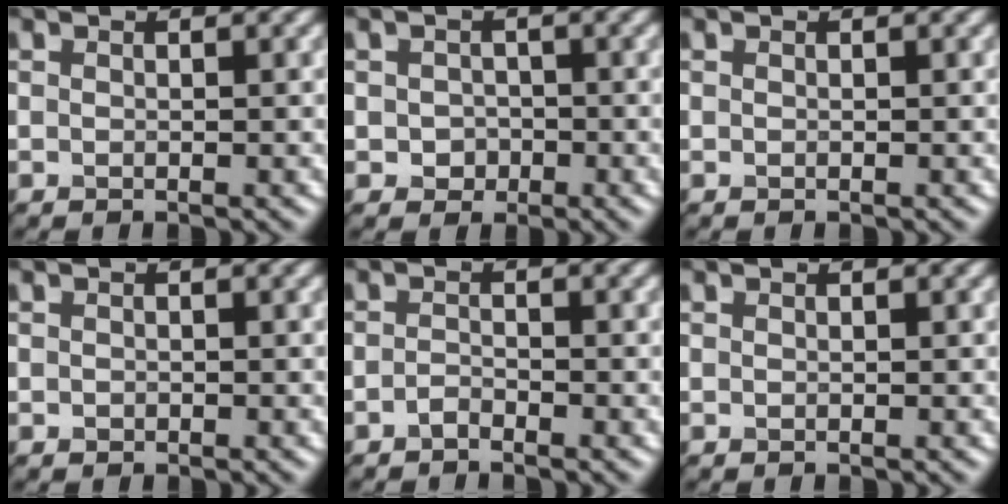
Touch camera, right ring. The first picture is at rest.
{"total": 1.5, "force": [-0.4, 1.4, 0.5], "torque": [-0.007, -0.003, -0.007]}
{"total": 0.0}
{"total": 0.0}
{"total": 0.9, "force": [-0.8, 0.1, 0.3], "torque": [-0.010, 0.002, -0.016]}
{"total": 0.0}